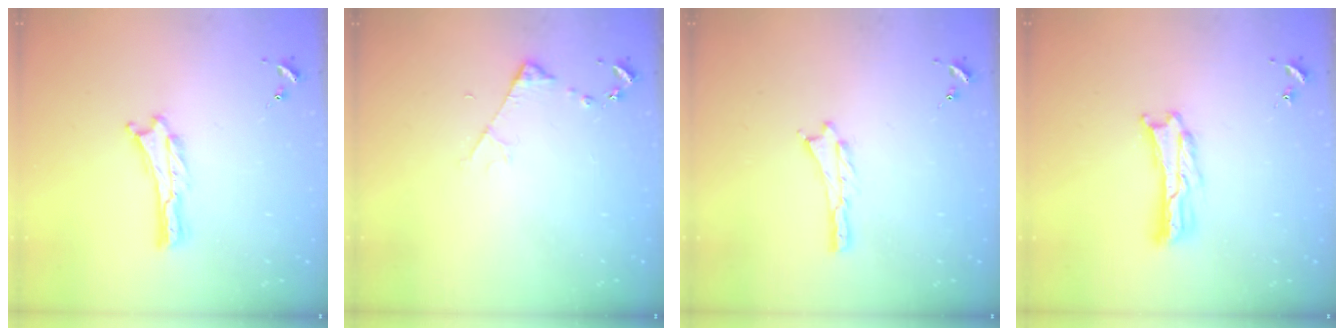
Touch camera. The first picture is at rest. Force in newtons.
{"total": 3.2, "press": 3.2, "slide": 0.4}
{"total": 0.0}
{"total": 2.8, "press": 2.7, "slide": 0.4}